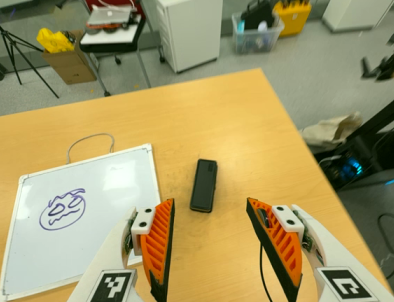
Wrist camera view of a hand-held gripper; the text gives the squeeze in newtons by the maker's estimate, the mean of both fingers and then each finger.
{"total": 0.0}